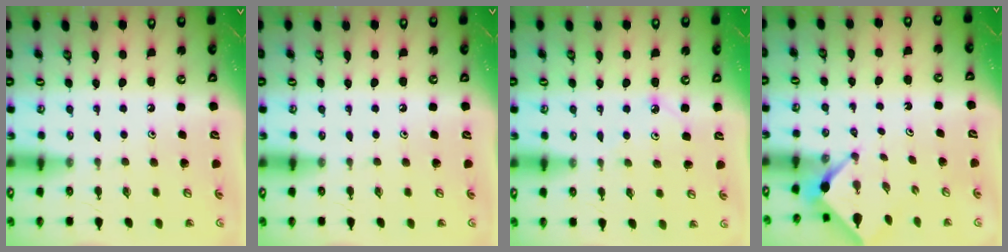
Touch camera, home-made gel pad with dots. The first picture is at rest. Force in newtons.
{"total": 0.0}
{"total": 4.8, "press": 4.7, "slide": 0.6}
{"total": 2.5, "press": 2.5, "slide": 0.1}